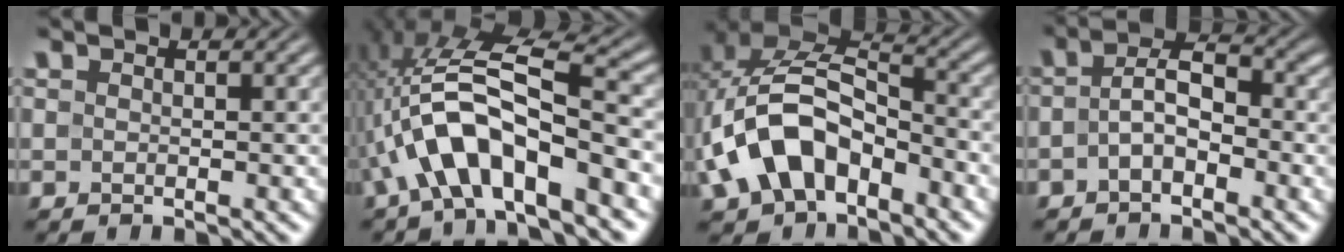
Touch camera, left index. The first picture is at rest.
{"total": 9.0, "force": [-2.9, 2.9, 8.0], "torque": [-0.144, 0.019, -0.054]}
{"total": 9.7, "force": [-2.8, 6.1, 6.9], "torque": [-0.142, 0.016, -0.061]}
{"total": 3.2, "force": [-0.8, 1.6, 2.7], "torque": [-0.051, 0.010, -0.021]}